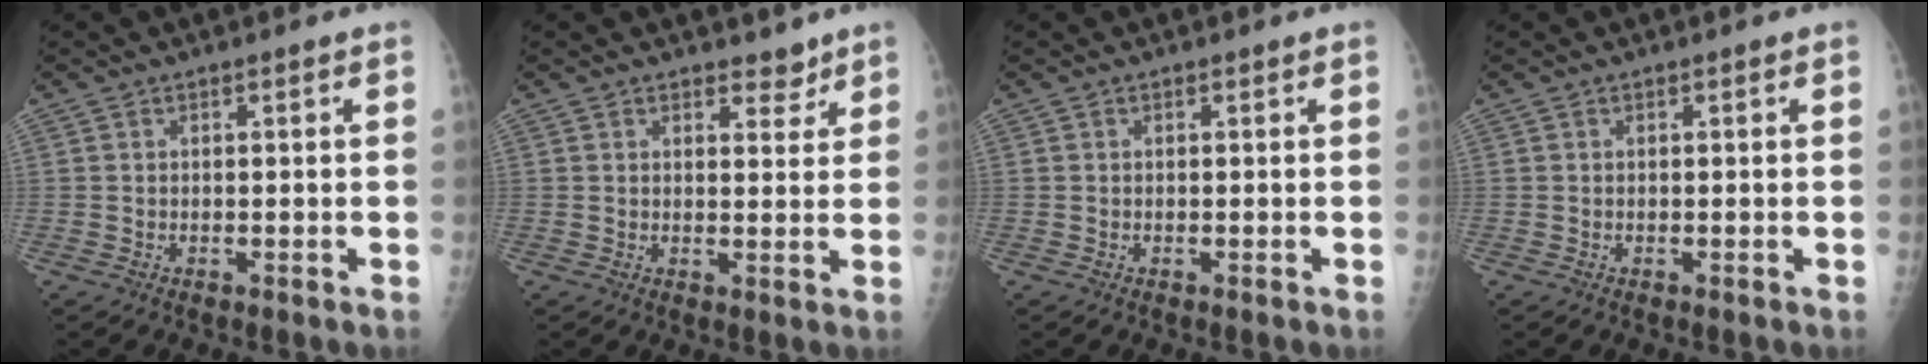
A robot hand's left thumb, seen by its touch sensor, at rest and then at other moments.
{"total": 3.1, "force": [2.5, 1.6, 0.9], "torque": [0.007, -0.017, 0.035]}
{"total": 0.0}
{"total": 0.0}